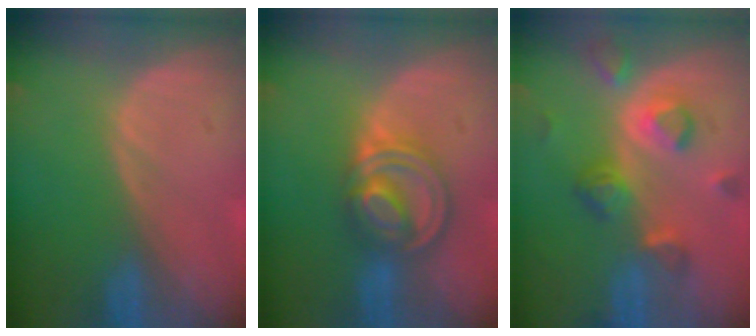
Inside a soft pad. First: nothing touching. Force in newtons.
{"total": 7.9, "press": 6.8, "slide": 3.9}
{"total": 8.0, "press": 7.1, "slide": 3.7}